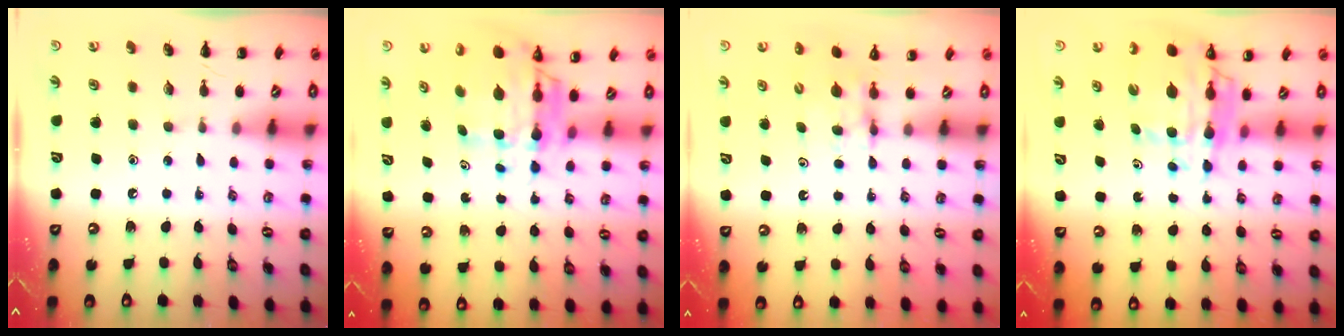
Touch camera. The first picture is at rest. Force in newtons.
{"total": 8.1, "press": 7.8, "slide": 2.4}
{"total": 3.5, "press": 3.4, "slide": 1.1}
{"total": 10.7, "press": 10.2, "slide": 3.1}